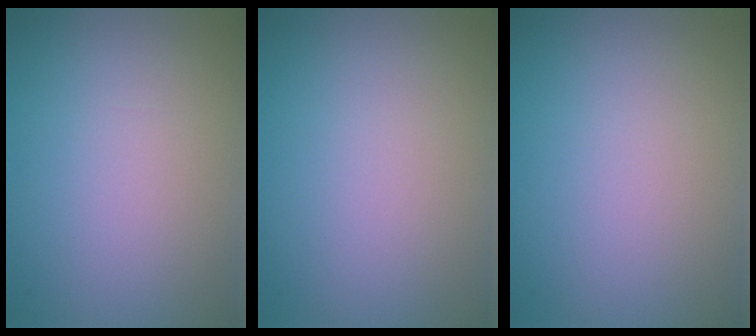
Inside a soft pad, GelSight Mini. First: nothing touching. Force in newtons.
{"total": 0.0}
{"total": 0.0}